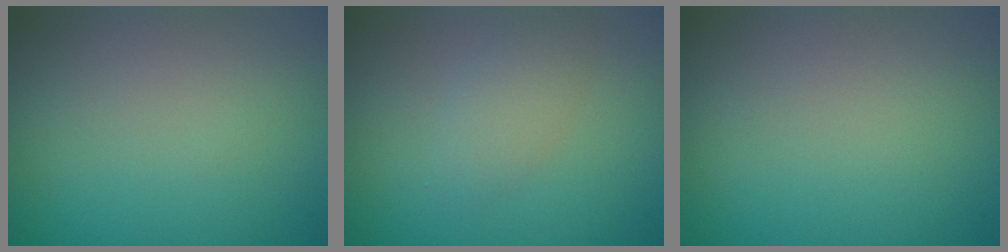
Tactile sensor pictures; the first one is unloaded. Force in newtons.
{"total": 2.2, "press": 2.2, "slide": 0.0}
{"total": 0.0}